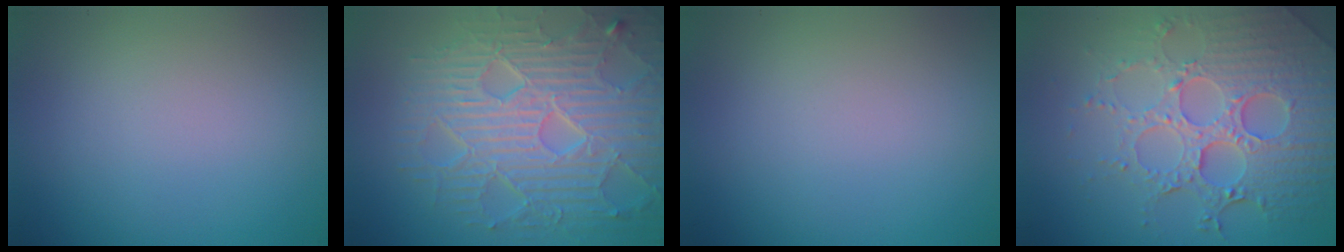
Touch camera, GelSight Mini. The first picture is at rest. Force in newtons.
{"total": 9.1, "press": 6.5, "slide": 6.4}
{"total": 0.0}
{"total": 8.2, "press": 5.9, "slide": 5.7}